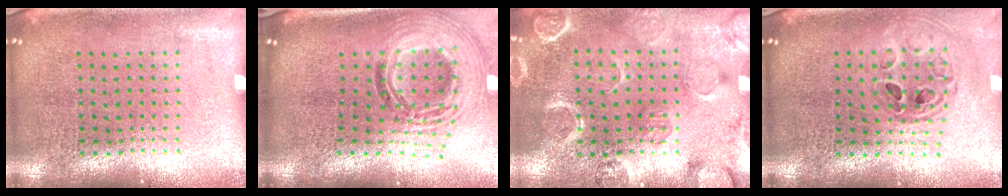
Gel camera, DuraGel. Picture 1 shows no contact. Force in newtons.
{"total": 2.1, "press": 1.6, "slide": 1.4}
{"total": 2.4, "press": 2.3, "slide": 0.6}
{"total": 0.8, "press": 0.8, "slide": 0.1}